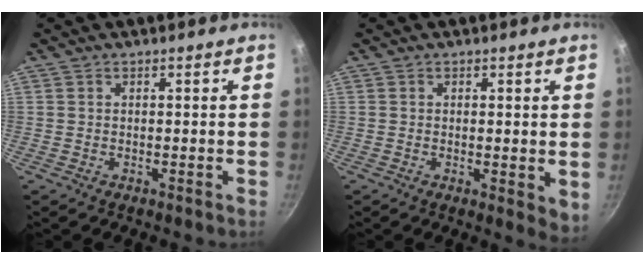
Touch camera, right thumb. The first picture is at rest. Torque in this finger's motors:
{"motor_torque": [-0.02, 0.18, -0.25, 0.25, -0.04]}